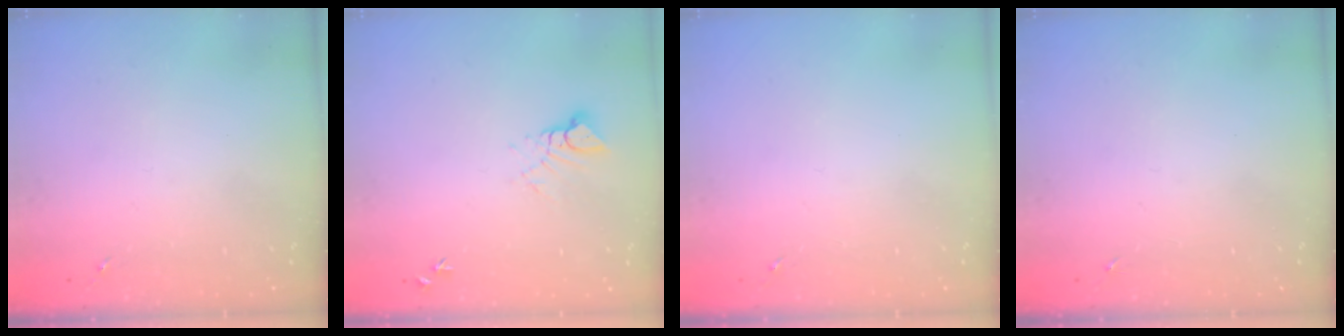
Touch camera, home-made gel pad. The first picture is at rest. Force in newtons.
{"total": 4.4, "press": 4.4, "slide": 0.1}
{"total": 0.0}
{"total": 0.0}